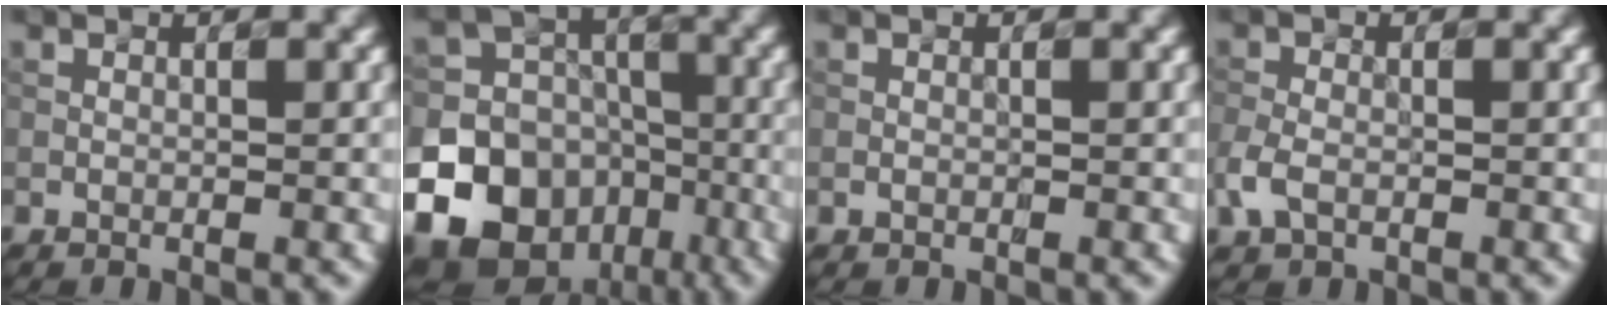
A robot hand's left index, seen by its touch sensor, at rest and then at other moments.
{"total": 22.2, "force": [-10.2, 18.7, 6.3], "torque": [-0.144, -0.067, -0.176]}
{"total": 0.0}
{"total": 2.5, "force": [-1.0, 1.6, 1.6], "torque": [-0.040, -0.002, -0.025]}